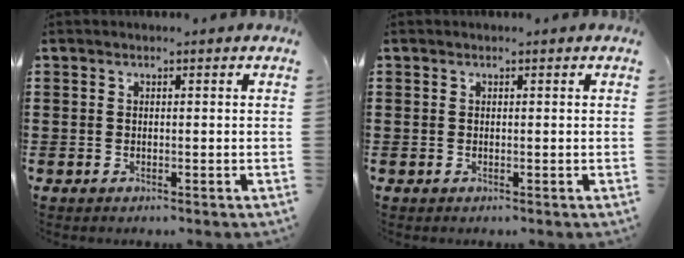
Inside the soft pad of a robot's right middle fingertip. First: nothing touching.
{"total": 0.0}